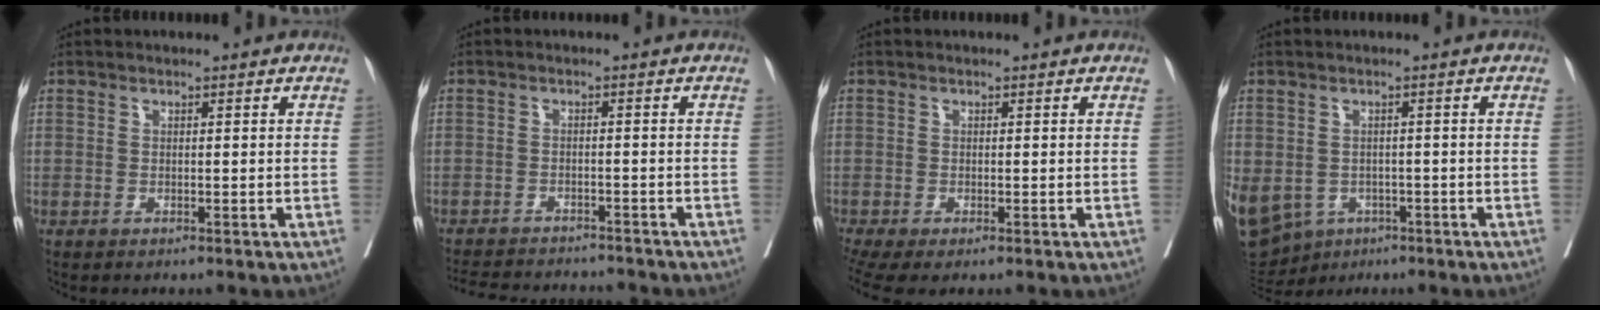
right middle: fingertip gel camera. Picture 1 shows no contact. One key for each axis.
{"total": 11.8, "fx": -11.0, "fy": 2.2, "fz": 3.5, "tx": -0.065, "ty": 0.000, "tz": -0.148}
{"total": 4.2, "fx": -2.5, "fy": 1.5, "fz": 3.0, "tx": -0.069, "ty": -0.011, "tz": -0.047}
{"total": 26.1, "fx": -10.1, "fy": 21.4, "fz": 11.1, "tx": -0.398, "ty": -0.018, "tz": -0.138}